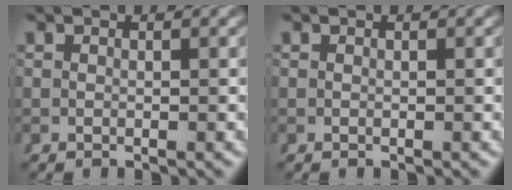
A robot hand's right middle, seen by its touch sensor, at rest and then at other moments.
{"total": 0.0}